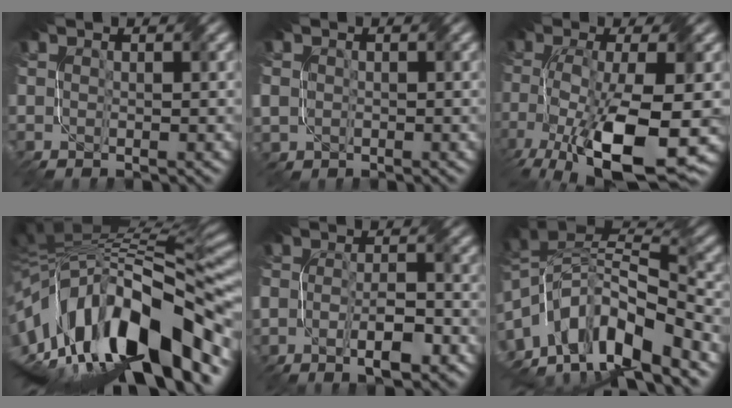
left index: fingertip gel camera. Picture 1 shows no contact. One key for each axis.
{"total": 2.0, "fx": 0.7, "fy": 1.9, "fz": -0.3, "tx": -0.001, "ty": 0.009, "tz": 0.017}
{"total": 10.4, "fx": -5.0, "fy": 3.5, "fz": 8.4, "tx": -0.164, "ty": -0.017, "tz": -0.081}
{"total": 15.7, "fx": -3.4, "fy": 6.4, "fz": 13.9, "tx": -0.230, "ty": 0.036, "tz": -0.066}
{"total": 4.5, "fx": -2.2, "fy": 2.1, "fz": 3.3, "tx": -0.058, "ty": -0.001, "tz": -0.033}
{"total": 10.9, "fx": -6.2, "fy": 4.6, "fz": 7.7, "tx": -0.142, "ty": 0.029, "tz": -0.108}